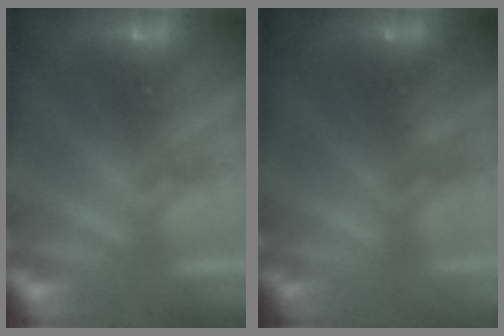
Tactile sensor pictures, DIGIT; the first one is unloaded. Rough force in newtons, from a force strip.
{"total": 2.0}